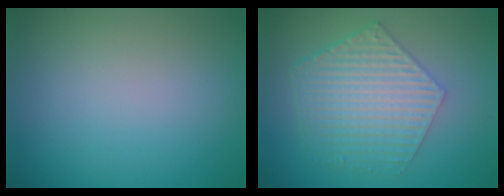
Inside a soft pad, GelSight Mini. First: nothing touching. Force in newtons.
{"total": 6.0, "press": 4.3, "slide": 4.2}